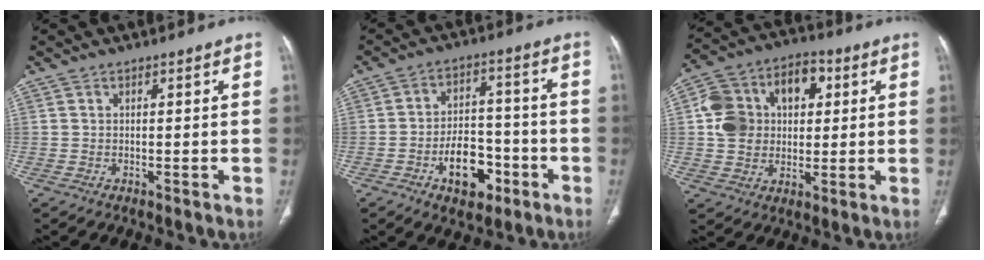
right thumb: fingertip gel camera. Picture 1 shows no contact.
{"total": 10.7, "force": [-4.9, 6.6, 6.9], "torque": [-0.080, 0.039, -0.074]}
{"total": 15.2, "force": [2.7, 11.6, 9.4], "torque": [-0.133, 0.023, 0.044]}